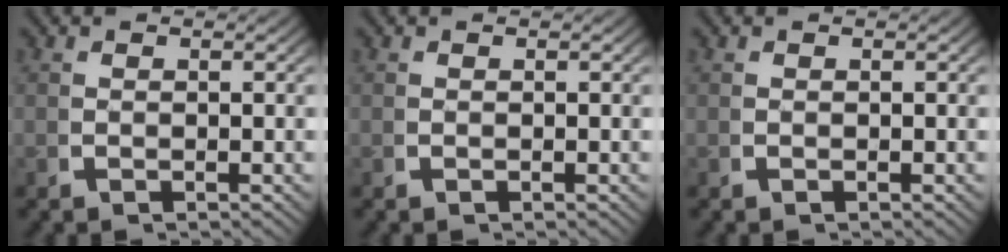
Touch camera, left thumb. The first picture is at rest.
{"total": 0.0}
{"total": 0.0}